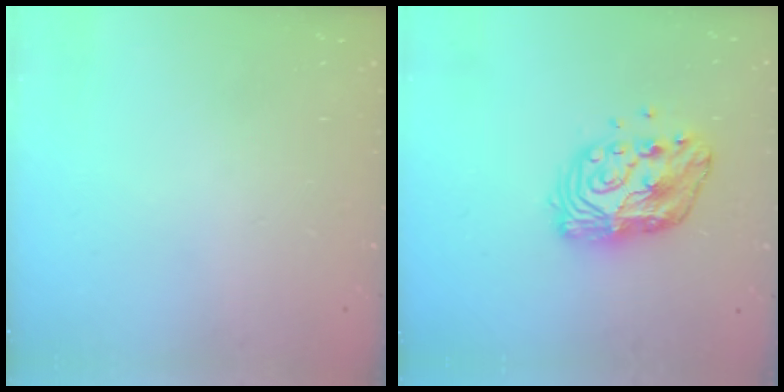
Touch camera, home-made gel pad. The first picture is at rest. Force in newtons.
{"total": 12.7, "press": 12.6, "slide": 1.0}